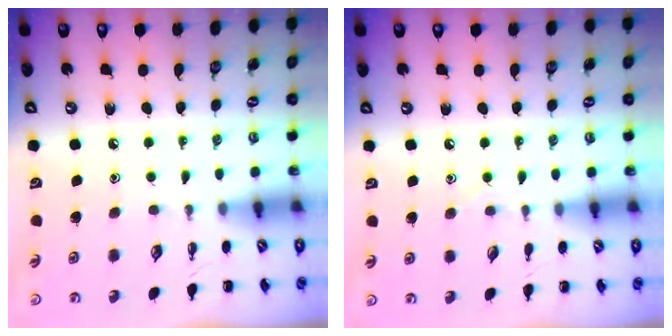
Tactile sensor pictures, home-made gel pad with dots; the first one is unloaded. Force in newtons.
{"total": 2.3, "press": 2.3, "slide": 0.6}